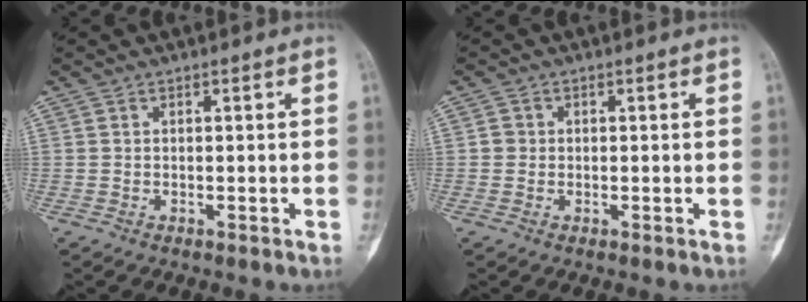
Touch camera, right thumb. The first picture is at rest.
{"total": 1.4, "force": [0.0, 1.3, 0.3], "torque": [0.001, 0.004, -0.001]}